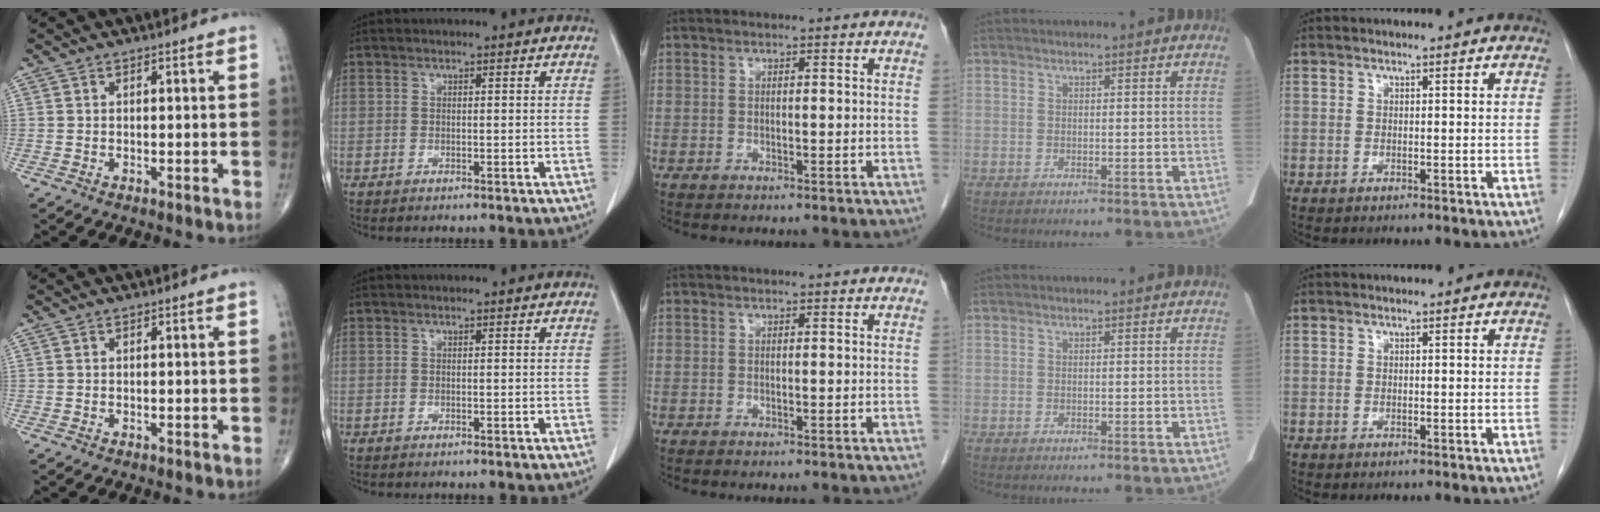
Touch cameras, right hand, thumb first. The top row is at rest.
{}